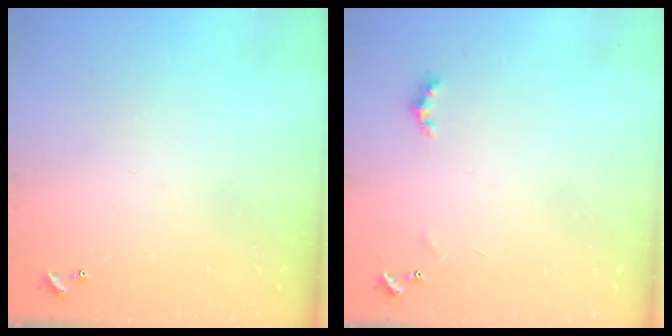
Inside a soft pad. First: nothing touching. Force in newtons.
{"total": 2.6, "press": 2.5, "slide": 0.6}